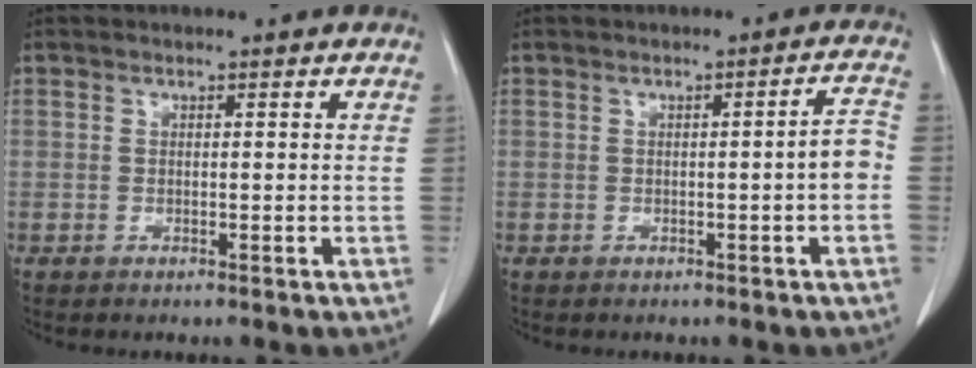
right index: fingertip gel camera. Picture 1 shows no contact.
{"total": 3.1, "force": [-0.8, 0.1, 3.0], "torque": [-0.037, 0.008, -0.011]}